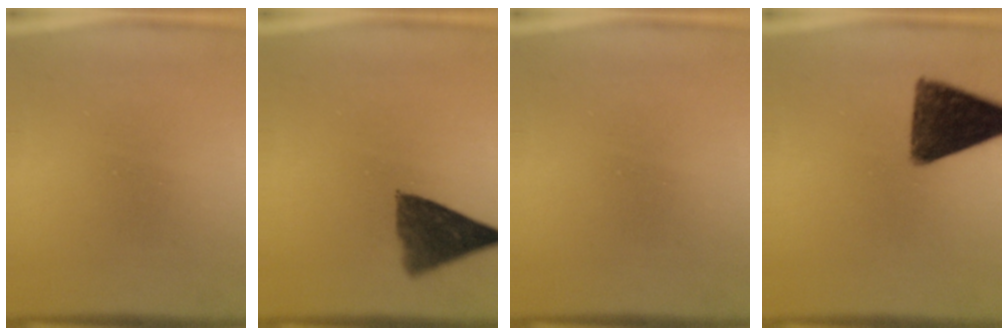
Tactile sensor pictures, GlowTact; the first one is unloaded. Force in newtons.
{"total": 8.5}
{"total": 0.0}
{"total": 12.6}